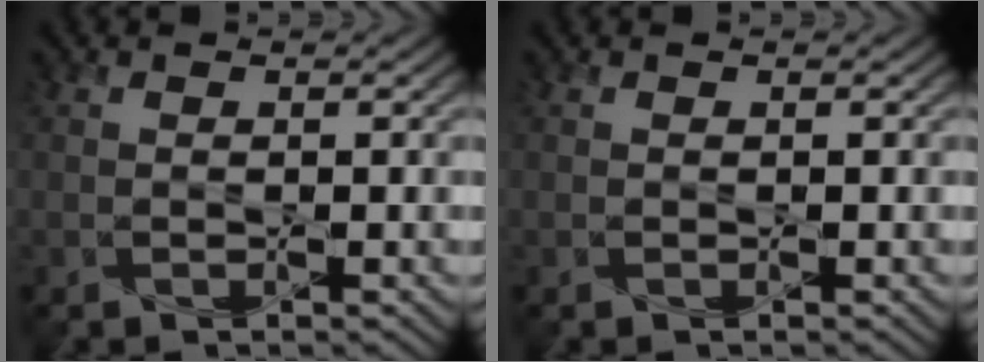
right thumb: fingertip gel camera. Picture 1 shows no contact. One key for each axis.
{"total": 0.0}